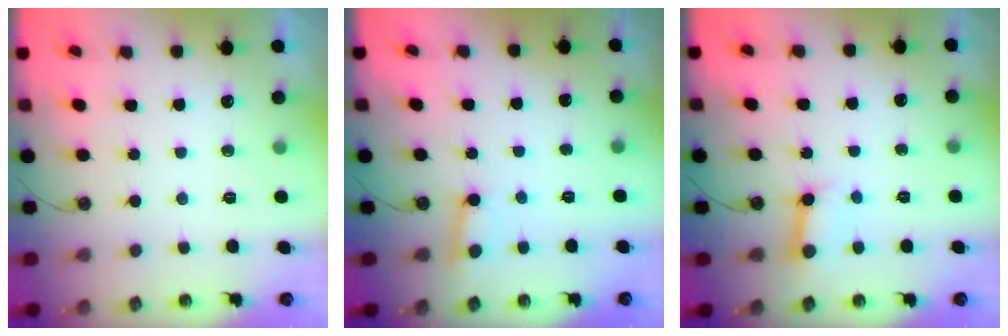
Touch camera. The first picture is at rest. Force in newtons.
{"total": 3.4, "press": 3.4, "slide": 0.4}
{"total": 4.7, "press": 4.6, "slide": 0.7}